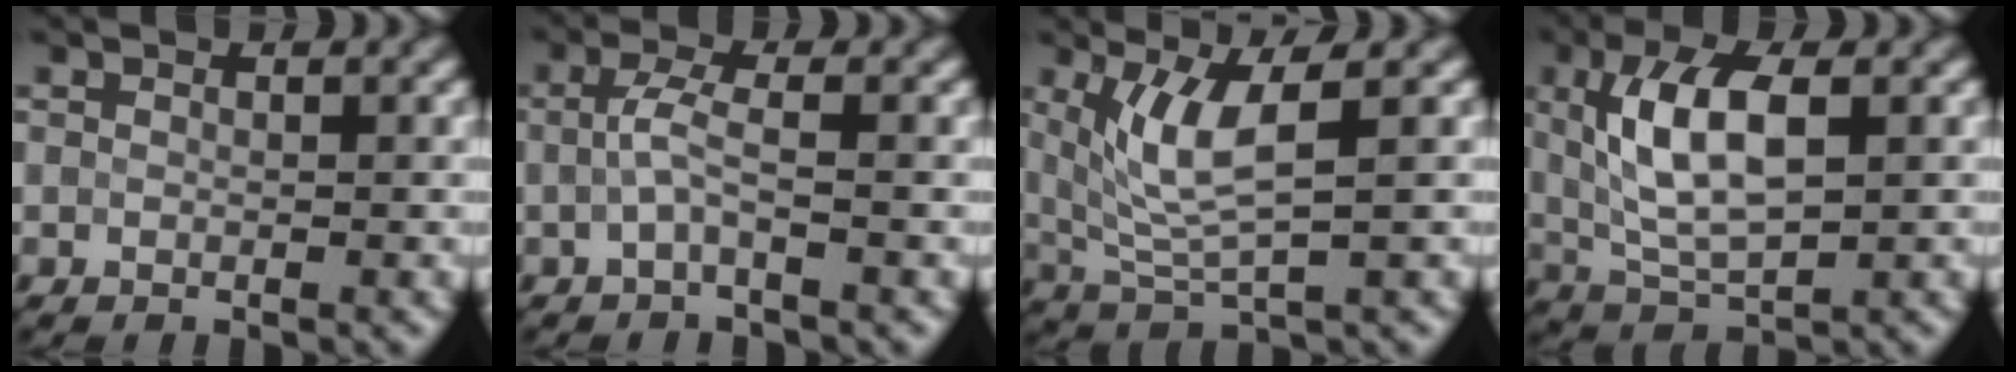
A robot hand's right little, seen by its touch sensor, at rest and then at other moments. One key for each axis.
{"total": 2.1, "fx": -0.3, "fy": 0.2, "fz": 2.0, "tx": -0.050, "ty": 0.006, "tz": -0.010}
{"total": 4.7, "fx": 1.4, "fy": 1.1, "fz": 4.4, "tx": -0.100, "ty": -0.005, "tz": 0.038}
{"total": 7.1, "fx": 1.5, "fy": 3.0, "fz": 6.2, "tx": -0.126, "ty": 0.009, "tz": 0.030}